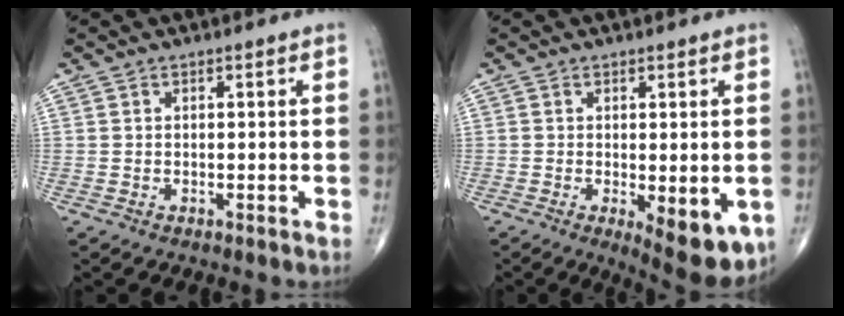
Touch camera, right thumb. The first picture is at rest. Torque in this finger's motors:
{"motor_torque": [-0.08, 0.48, -0.21, -0.17, 0.08]}